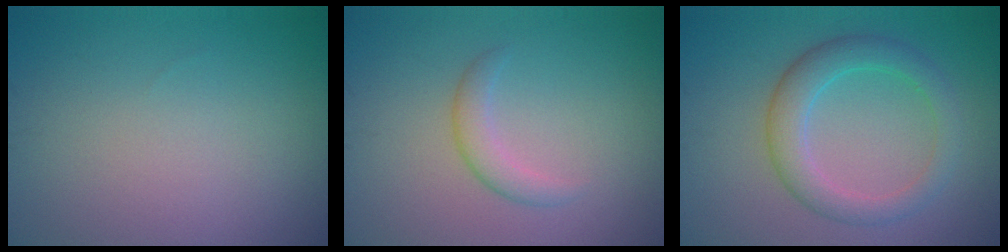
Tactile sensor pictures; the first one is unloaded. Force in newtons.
{"total": 1.8, "press": 1.8, "slide": 0.1}
{"total": 4.1, "press": 4.1, "slide": 0.2}